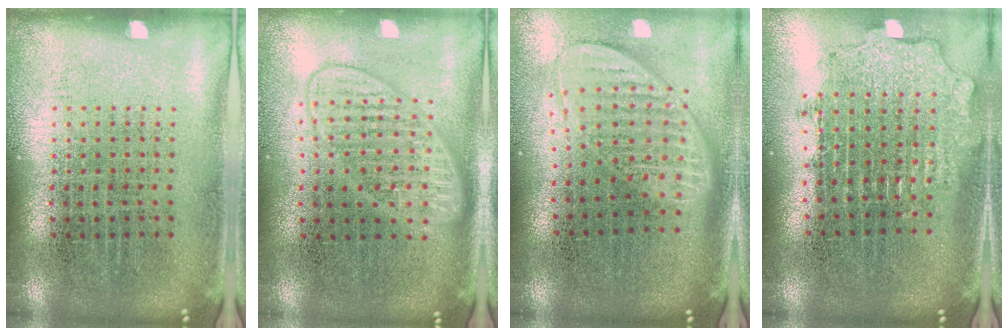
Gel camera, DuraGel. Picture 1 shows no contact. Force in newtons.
{"total": 1.8, "press": 1.8, "slide": 0.3}
{"total": 1.9, "press": 1.5, "slide": 1.1}
{"total": 1.9, "press": 1.5, "slide": 1.2}